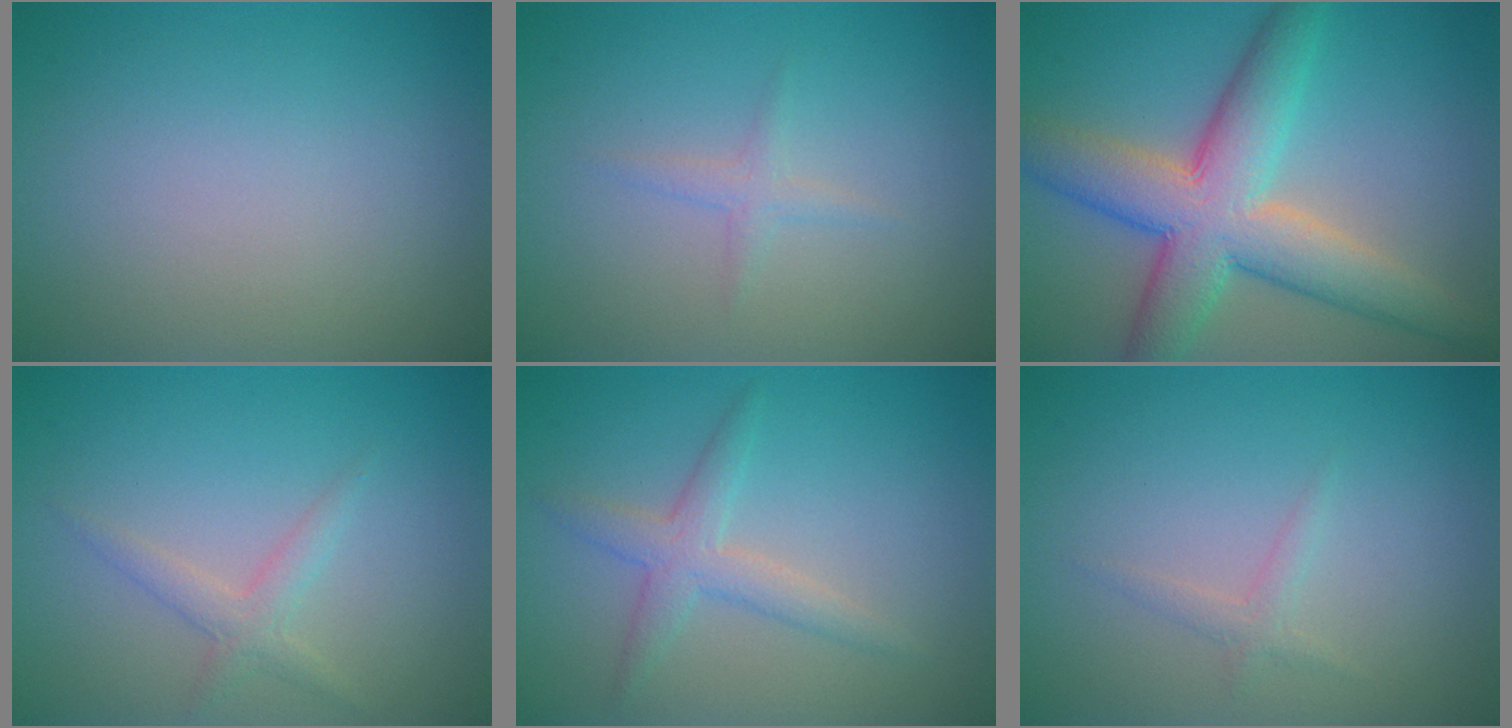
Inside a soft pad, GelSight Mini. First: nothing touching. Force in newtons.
{"total": 1.1, "press": 1.1, "slide": 0.0}
{"total": 8.8, "press": 8.8, "slide": 0.2}
{"total": 1.7, "press": 1.7, "slide": 0.1}
{"total": 2.6, "press": 2.6, "slide": 0.2}
{"total": 1.1, "press": 1.1, "slide": 0.0}